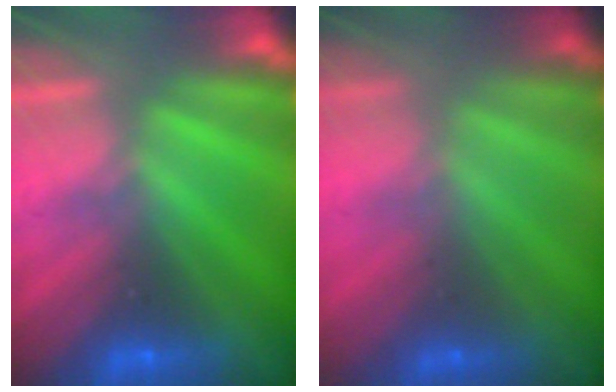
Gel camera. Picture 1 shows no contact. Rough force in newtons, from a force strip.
{"total": 1.5}